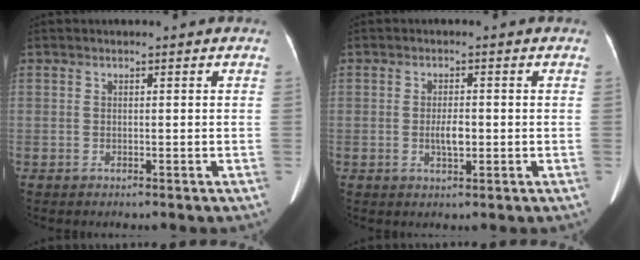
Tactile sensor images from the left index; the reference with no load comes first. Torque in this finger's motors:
{"motor_torque": [0.54, 0.06, 0.28, 0.10]}